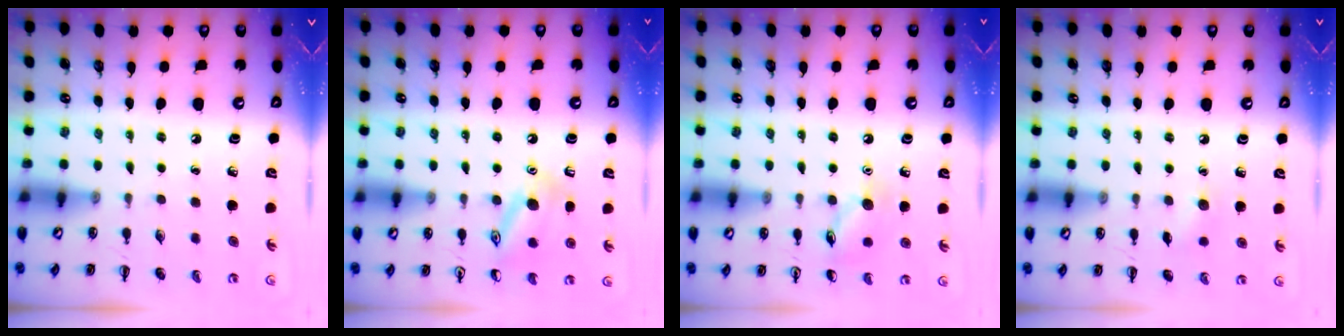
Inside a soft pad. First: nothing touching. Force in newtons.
{"total": 12.6, "press": 12.6, "slide": 0.9}
{"total": 8.1, "press": 8.1, "slide": 0.7}
{"total": 5.2, "press": 5.1, "slide": 1.1}